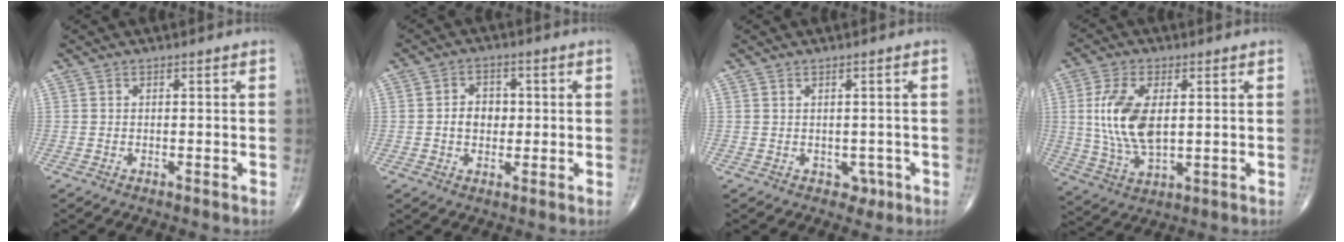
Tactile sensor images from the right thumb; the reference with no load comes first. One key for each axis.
{"total": 5.4, "fx": 0.1, "fy": 4.1, "fz": 3.4, "tx": -0.036, "ty": 0.009, "tz": 0.001}
{"total": 2.1, "fx": -0.2, "fy": 1.8, "fz": 1.1, "tx": -0.001, "ty": 0.001, "tz": 0.001}
{"total": 13.0, "fx": 1.8, "fy": 6.8, "fz": 10.9, "tx": -0.220, "ty": -0.009, "tz": 0.042}